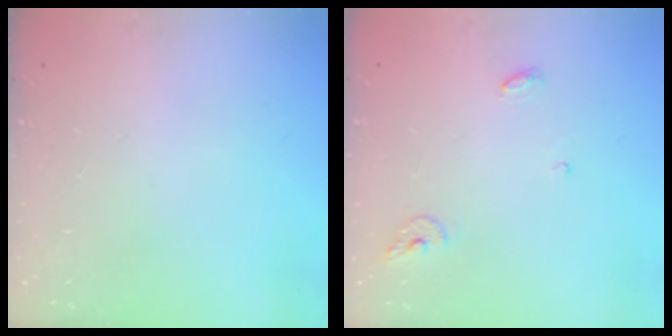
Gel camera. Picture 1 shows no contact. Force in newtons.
{"total": 5.0, "press": 5.0, "slide": 0.4}